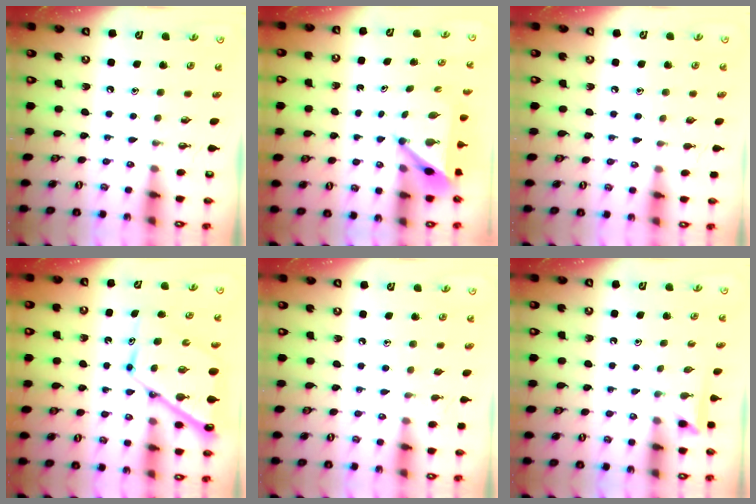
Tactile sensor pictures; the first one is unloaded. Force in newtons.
{"total": 5.3, "press": 5.3, "slide": 0.4}
{"total": 3.8, "press": 3.8, "slide": 0.4}
{"total": 12.5, "press": 12.5, "slide": 1.1}
{"total": 6.8, "press": 6.8, "slide": 0.7}
{"total": 2.7, "press": 2.7, "slide": 0.2}